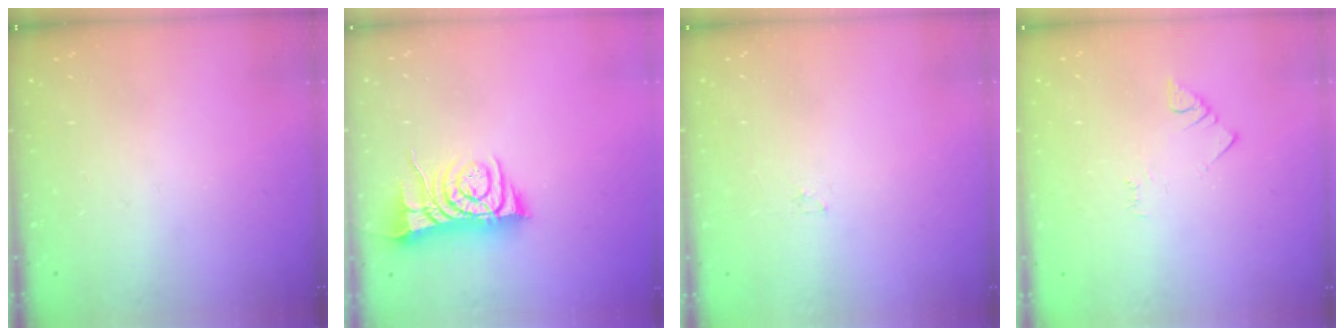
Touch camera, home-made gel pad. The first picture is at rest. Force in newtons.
{"total": 7.7, "press": 7.6, "slide": 1.1}
{"total": 0.8, "press": 0.8, "slide": 0.2}
{"total": 1.5, "press": 1.5, "slide": 0.3}